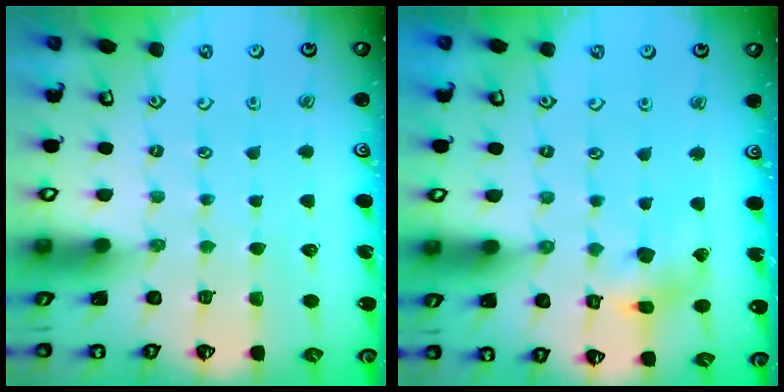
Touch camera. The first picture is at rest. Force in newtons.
{"total": 9.9, "press": 9.8, "slide": 1.3}